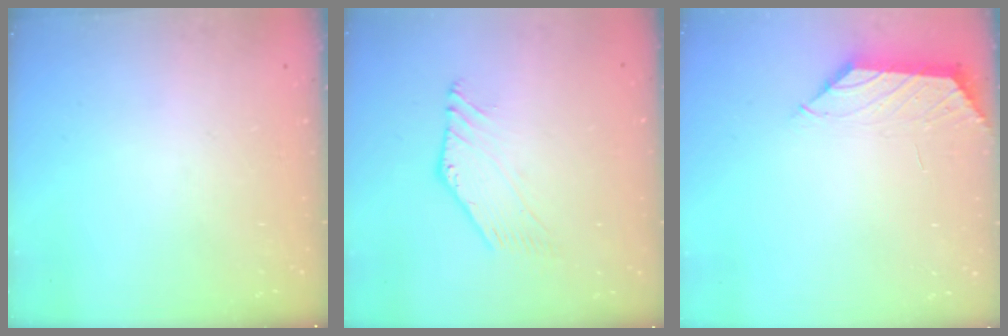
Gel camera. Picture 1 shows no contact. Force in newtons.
{"total": 0.8, "press": 0.7, "slide": 0.2}
{"total": 0.8, "press": 0.6, "slide": 0.5}